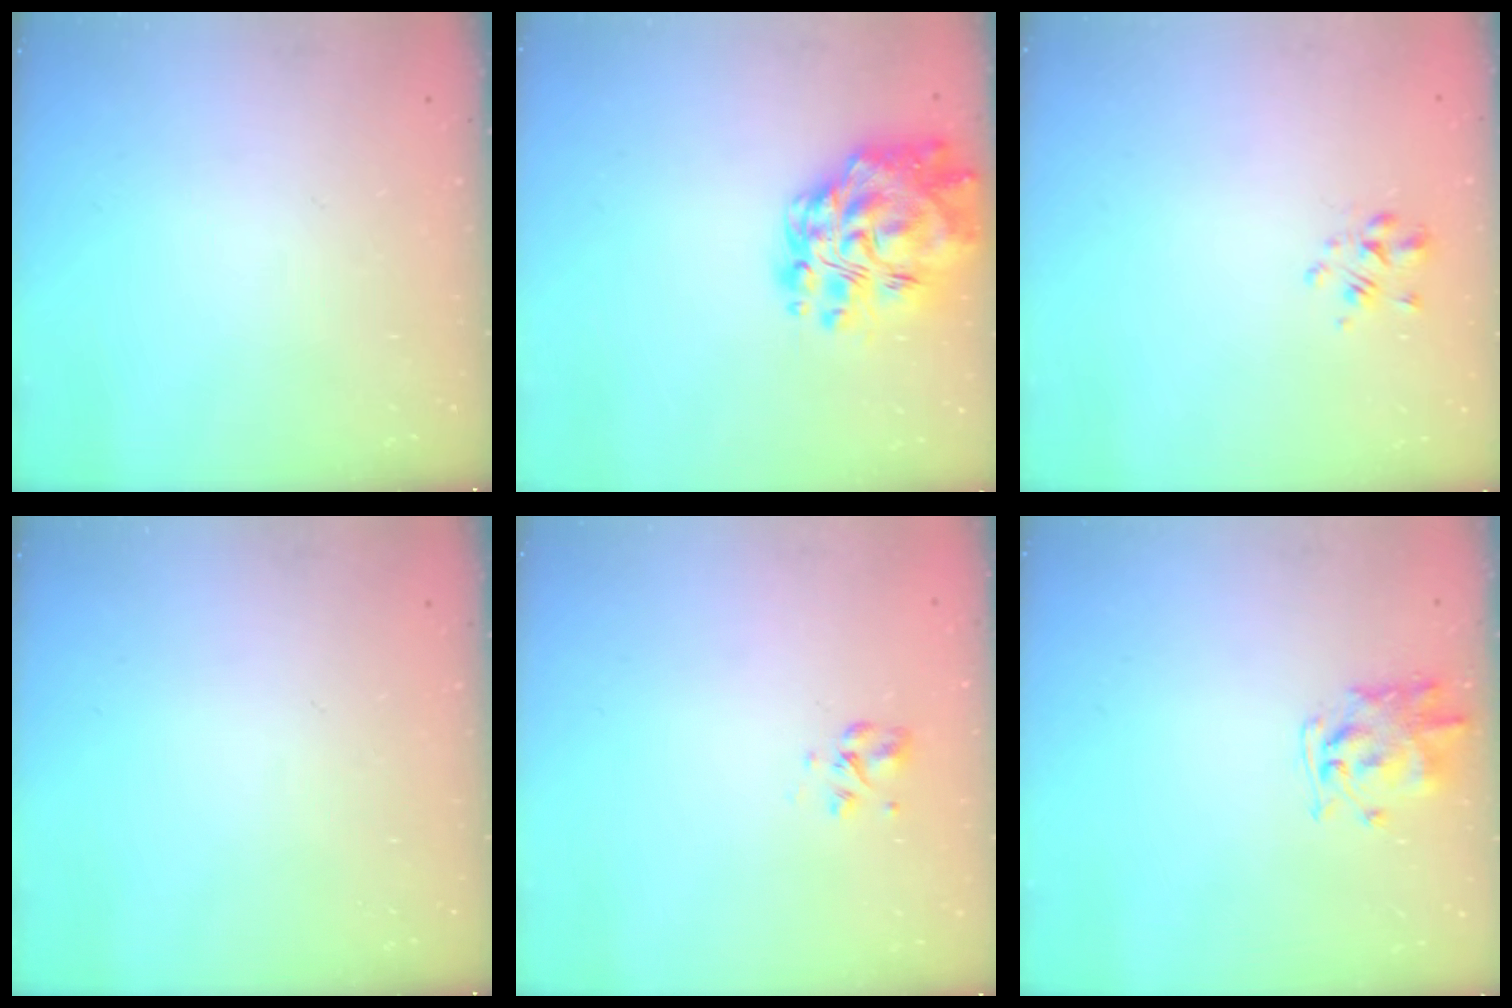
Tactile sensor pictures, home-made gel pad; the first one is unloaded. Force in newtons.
{"total": 19.2, "press": 18.4, "slide": 5.6}
{"total": 2.2, "press": 2.1, "slide": 0.6}
{"total": 0.0}
{"total": 2.6, "press": 2.4, "slide": 1.0}
{"total": 1.7, "press": 1.6, "slide": 0.1}